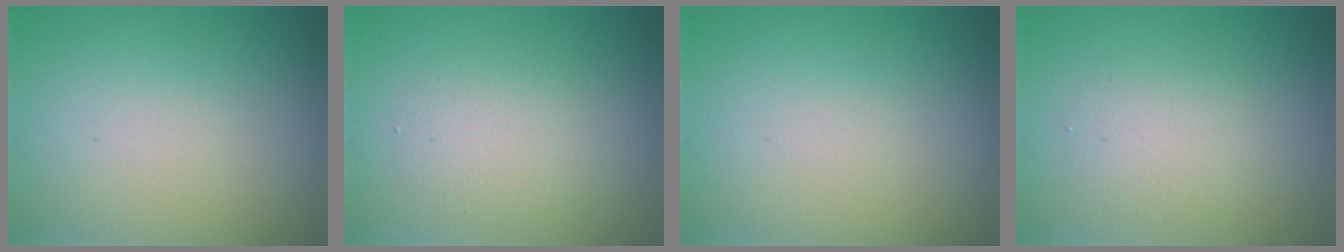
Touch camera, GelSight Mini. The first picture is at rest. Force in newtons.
{"total": 2.6, "press": 2.6, "slide": 0.3}
{"total": 0.0}
{"total": 2.4, "press": 2.4, "slide": 0.4}